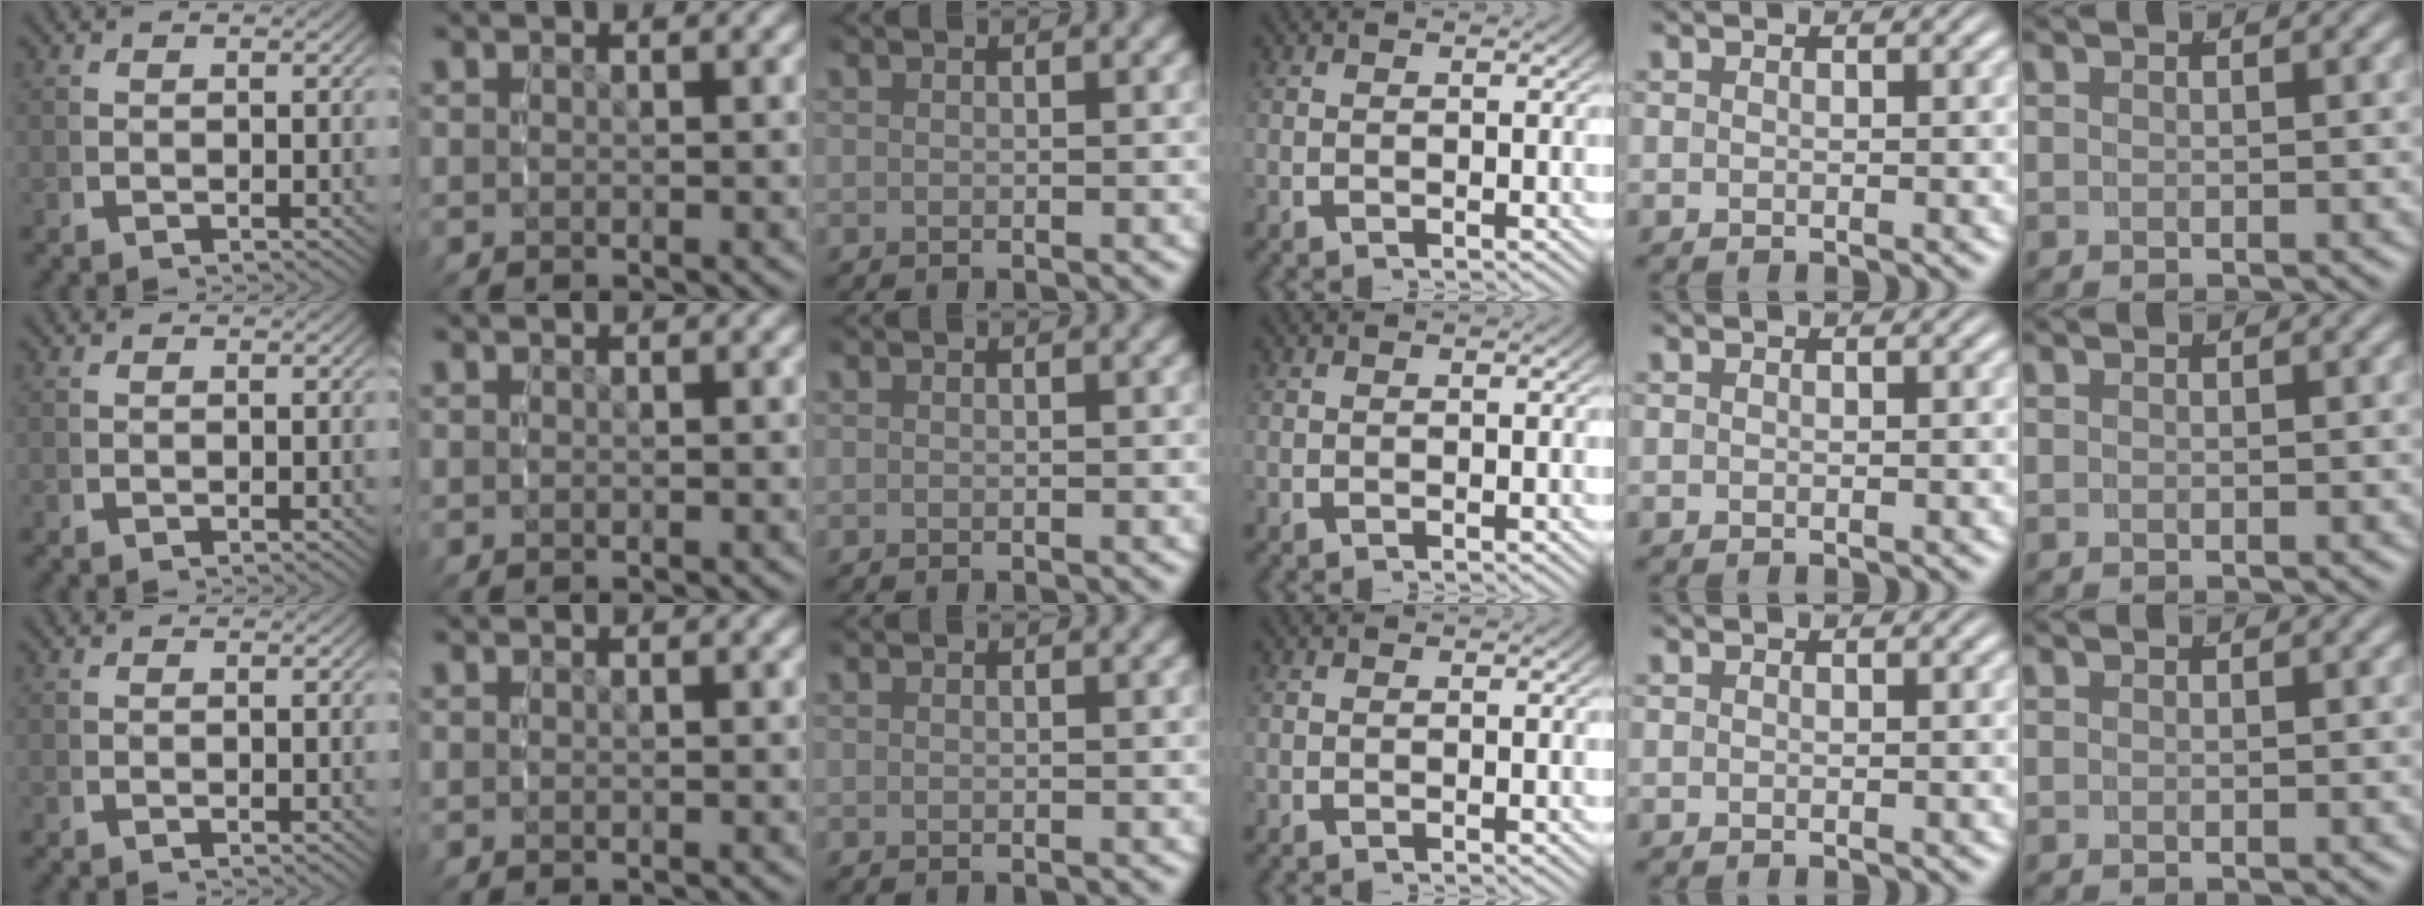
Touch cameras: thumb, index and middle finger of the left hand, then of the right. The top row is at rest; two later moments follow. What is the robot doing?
{"motion": "reach", "object": "plastic wrap"}